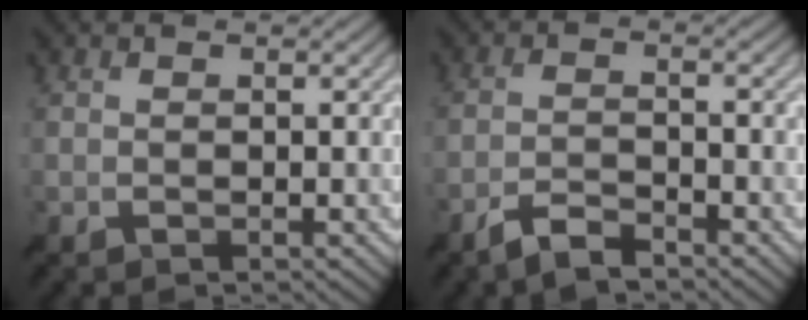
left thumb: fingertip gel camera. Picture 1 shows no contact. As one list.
[{"total": 3.6, "force": [-3.0, 0.7, 1.9], "torque": [-0.039, 0.001, -0.064]}]